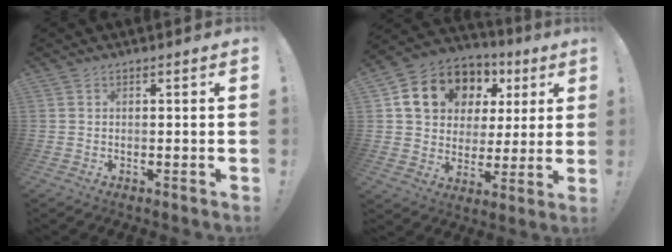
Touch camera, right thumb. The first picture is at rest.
{"total": 15.5, "force": [7.4, 11.8, 6.9], "torque": [-0.111, -0.033, 0.153]}